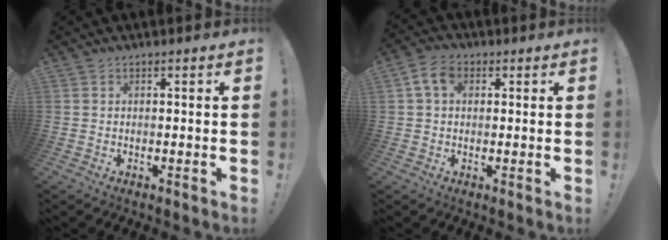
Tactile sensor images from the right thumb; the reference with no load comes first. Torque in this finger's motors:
{"motor_torque": [-0.19, 0.34, 0.15, -0.12, 0.20]}